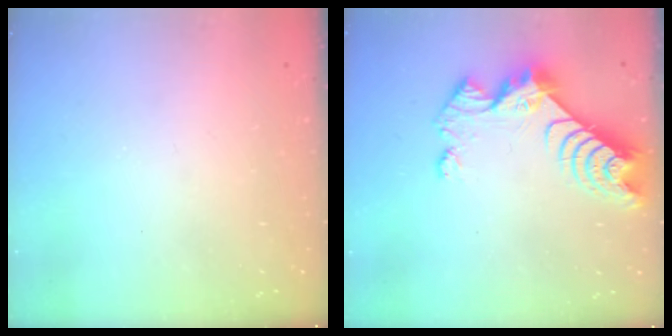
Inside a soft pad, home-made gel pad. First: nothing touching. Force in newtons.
{"total": 9.0, "press": 9.0, "slide": 0.8}